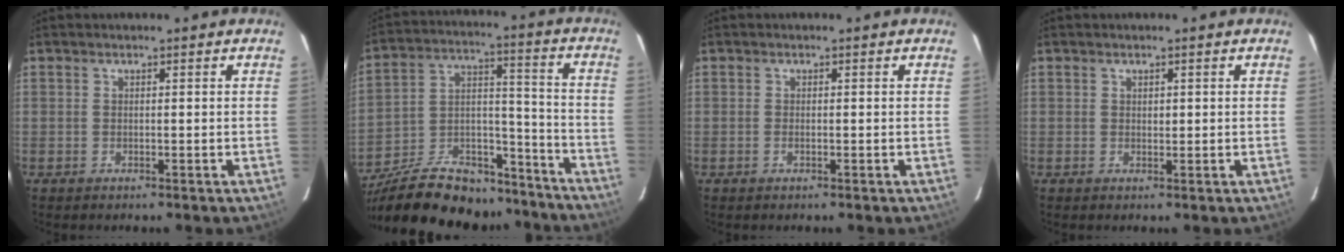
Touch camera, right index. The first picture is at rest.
{"total": 27.3, "force": [-21.6, 11.2, 12.3], "torque": [-0.246, 0.030, -0.317]}
{"total": 0.6, "force": [-0.2, 0.2, 0.5], "torque": [-0.010, 0.001, -0.004]}
{"total": 0.7, "force": [0.3, 0.5, 0.3], "torque": [-0.004, 0.003, 0.007]}